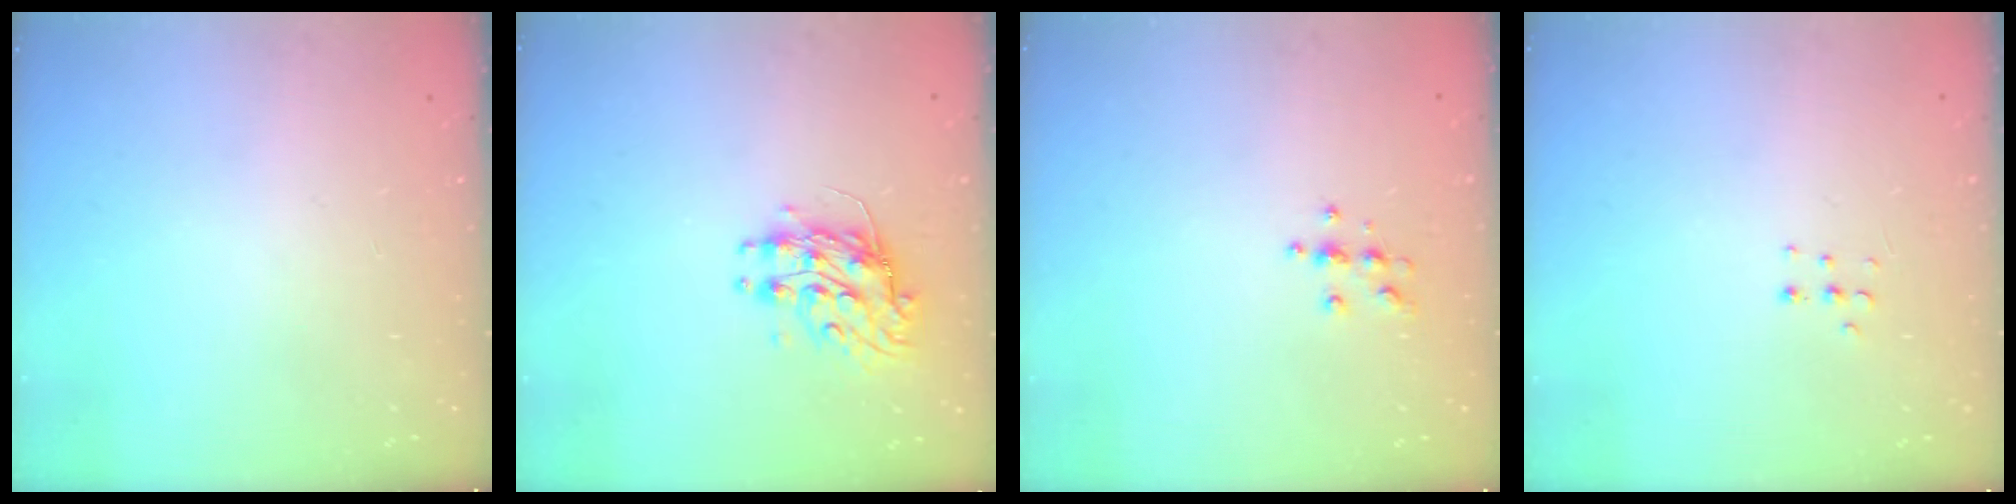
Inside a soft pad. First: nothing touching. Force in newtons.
{"total": 9.2, "press": 9.2, "slide": 0.1}
{"total": 4.8, "press": 4.8, "slide": 0.6}
{"total": 3.8, "press": 3.7, "slide": 0.9}